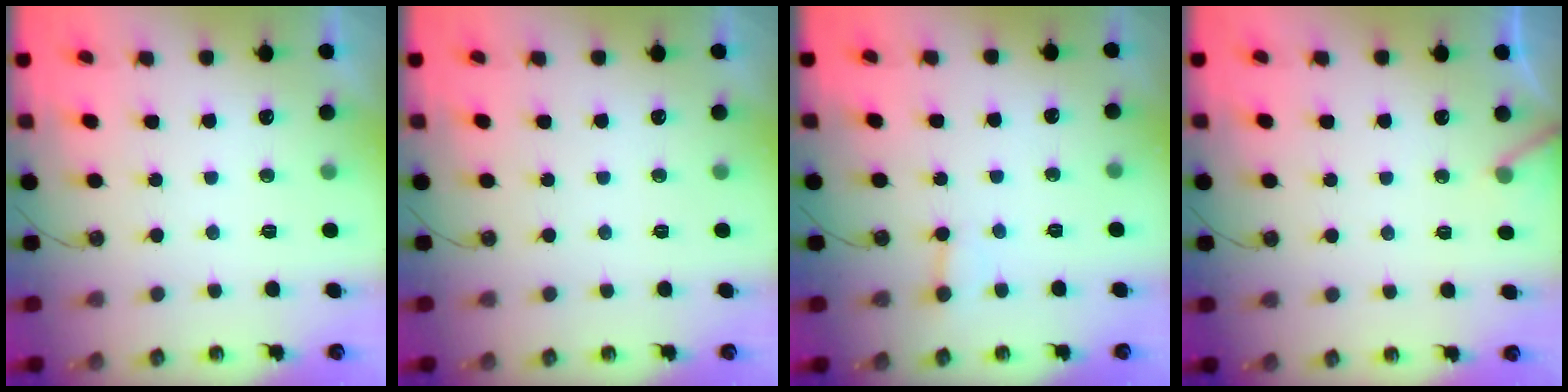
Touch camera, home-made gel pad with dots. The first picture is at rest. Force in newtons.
{"total": 0.0}
{"total": 2.1, "press": 2.1, "slide": 0.1}
{"total": 5.3, "press": 5.2, "slide": 0.4}